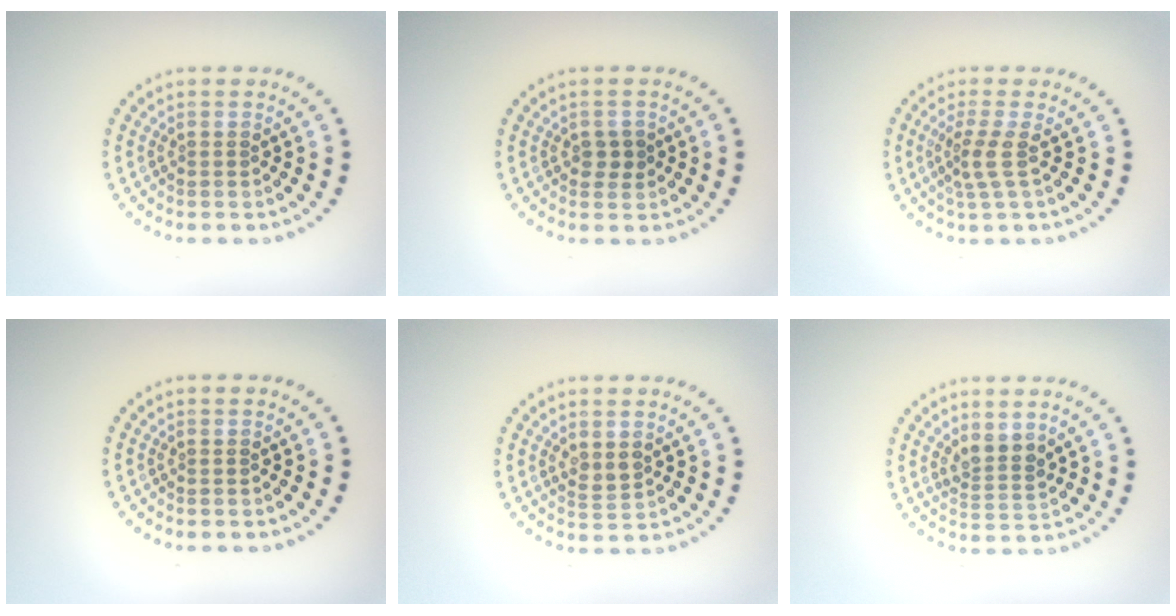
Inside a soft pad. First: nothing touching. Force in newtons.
{"total": 1.5, "press": 1.5, "slide": 0.3}
{"total": 2.3, "press": 1.6, "slide": 1.6}
{"total": 0.0}
{"total": 1.5, "press": 1.4, "slide": 0.5}
{"total": 2.2, "press": 1.8, "slide": 1.4}